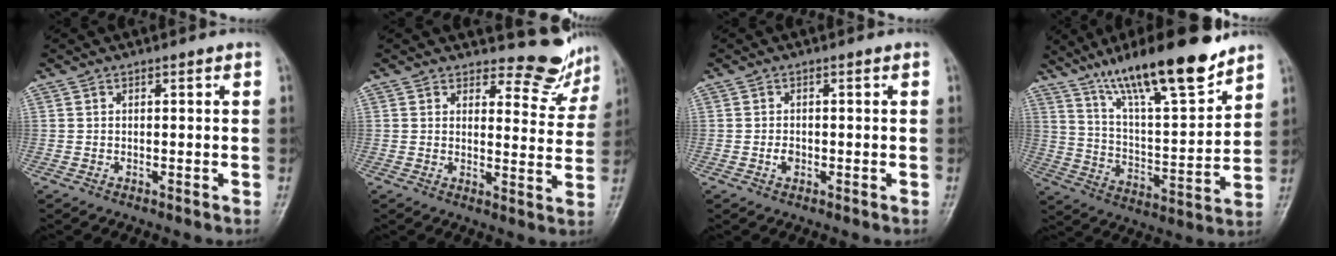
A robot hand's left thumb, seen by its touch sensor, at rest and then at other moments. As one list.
[{"total": 7.7, "force": [7.4, 2.3, 0.4], "torque": [0.022, -0.074, 0.083]}, {"total": 1.4, "force": [-0.3, 1.0, 0.9], "torque": [-0.013, 0.001, -0.006]}, {"total": 20.6, "force": [14.8, 4.4, 13.7], "torque": [-0.200, -0.069, 0.253]}]